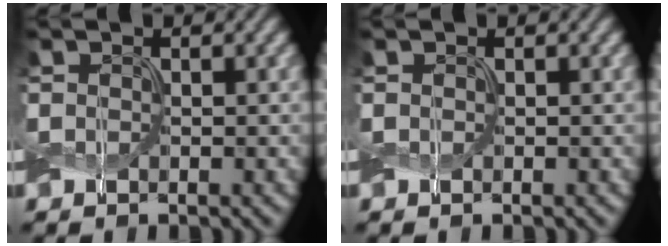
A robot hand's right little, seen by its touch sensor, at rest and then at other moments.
{"total": 0.0}